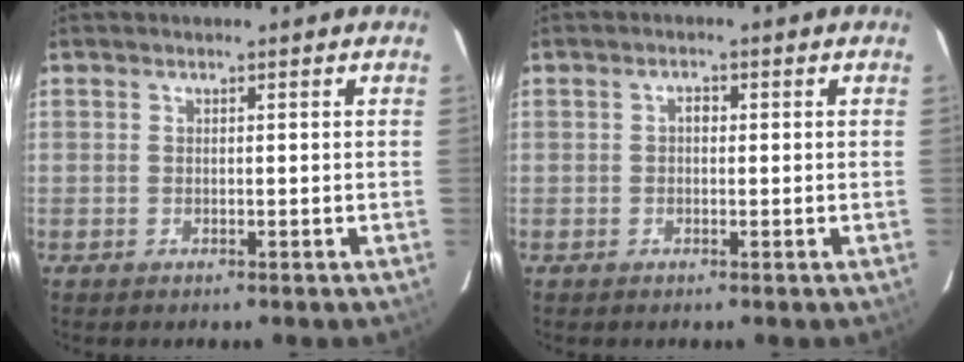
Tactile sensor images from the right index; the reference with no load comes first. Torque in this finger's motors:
{"motor_torque": [0.05, 0.01, 0.04, 0.03]}